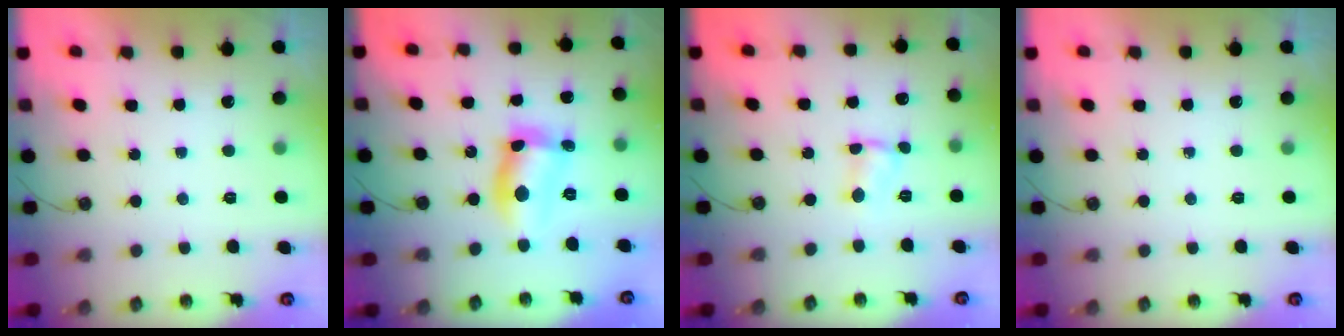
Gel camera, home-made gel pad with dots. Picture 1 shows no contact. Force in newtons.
{"total": 11.5, "press": 11.1, "slide": 3.0}
{"total": 1.8, "press": 1.8, "slide": 0.3}
{"total": 0.0}